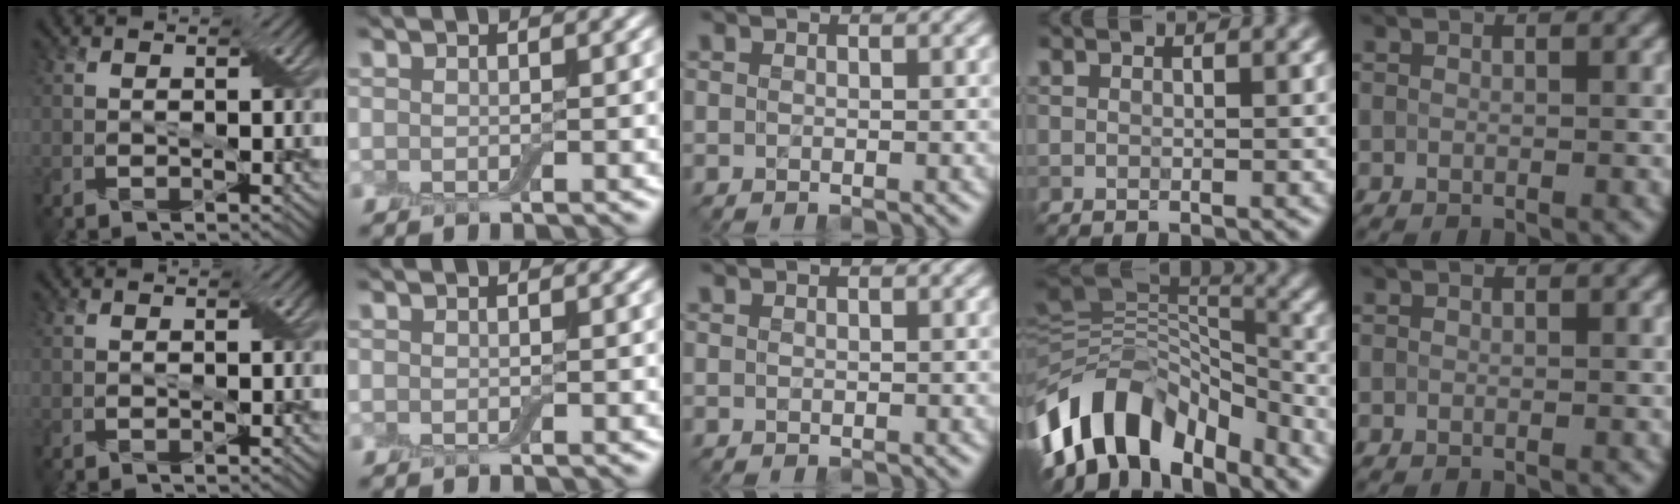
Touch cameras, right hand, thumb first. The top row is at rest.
{"ring": {"total": 11.6, "force": [-7.6, 6.3, 6.1], "torque": [-0.113, 0.022, -0.129]}}